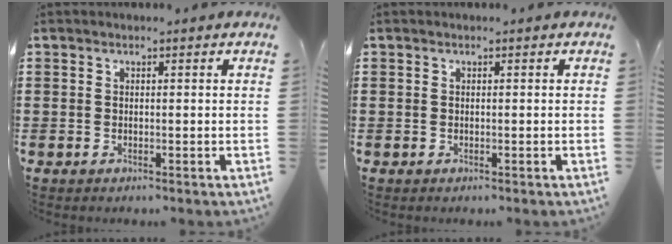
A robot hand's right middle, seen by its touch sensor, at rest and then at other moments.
{"total": 0.0}